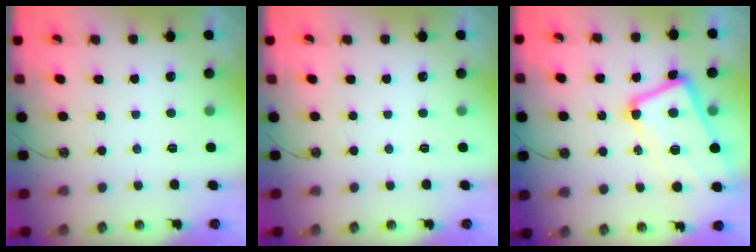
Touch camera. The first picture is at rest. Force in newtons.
{"total": 0.0}
{"total": 10.1, "press": 10.0, "slide": 1.5}